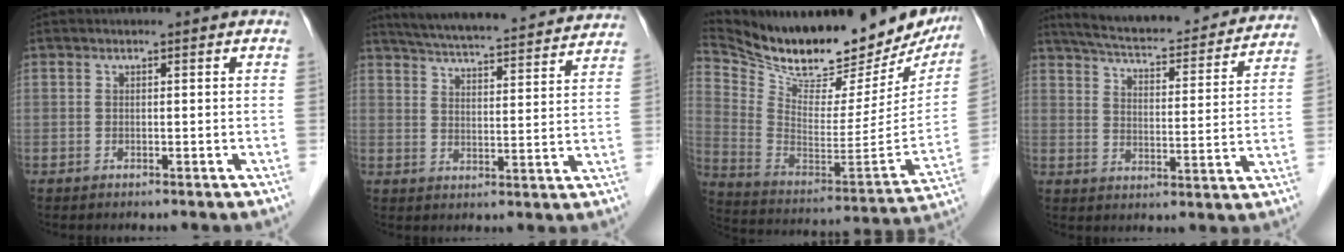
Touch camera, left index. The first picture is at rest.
{"total": 25.4, "force": [23.5, 2.7, 9.2], "torque": [-0.152, -0.008, 0.307]}
{"total": 30.4, "force": [25.8, 9.2, 13.2], "torque": [-0.243, -0.040, 0.373]}
{"total": 24.1, "force": [22.0, 4.2, 9.0], "torque": [-0.142, -0.013, 0.285]}